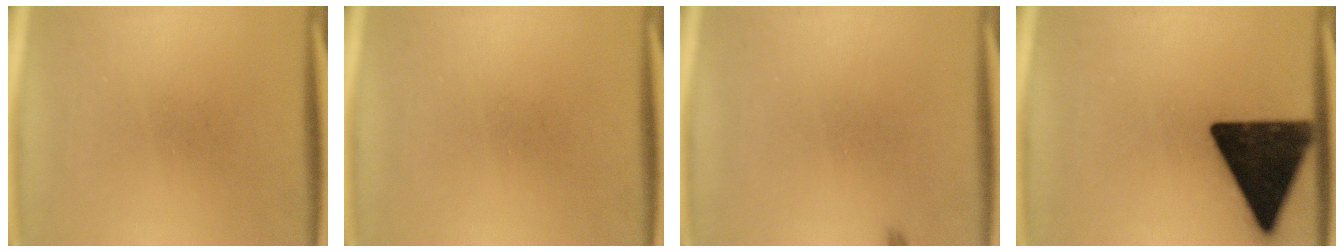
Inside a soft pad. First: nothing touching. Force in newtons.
{"total": 0.0}
{"total": 0.5}
{"total": 18.0}